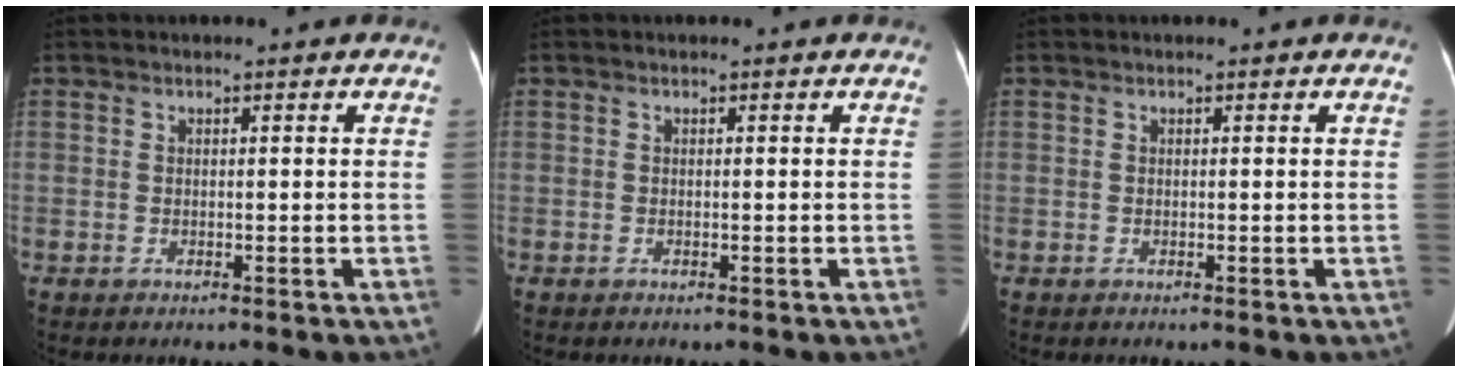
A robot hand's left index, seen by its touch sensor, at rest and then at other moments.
{"total": 0.0}
{"total": 0.0}